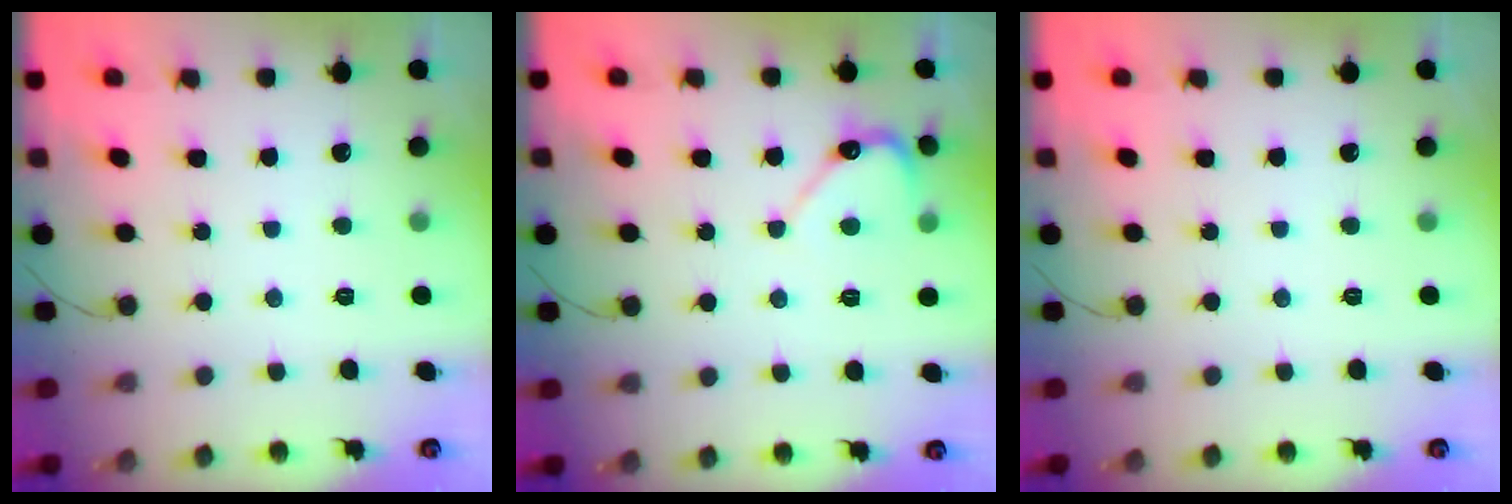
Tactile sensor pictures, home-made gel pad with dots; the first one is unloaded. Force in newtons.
{"total": 6.0, "press": 6.0, "slide": 0.4}
{"total": 0.0}